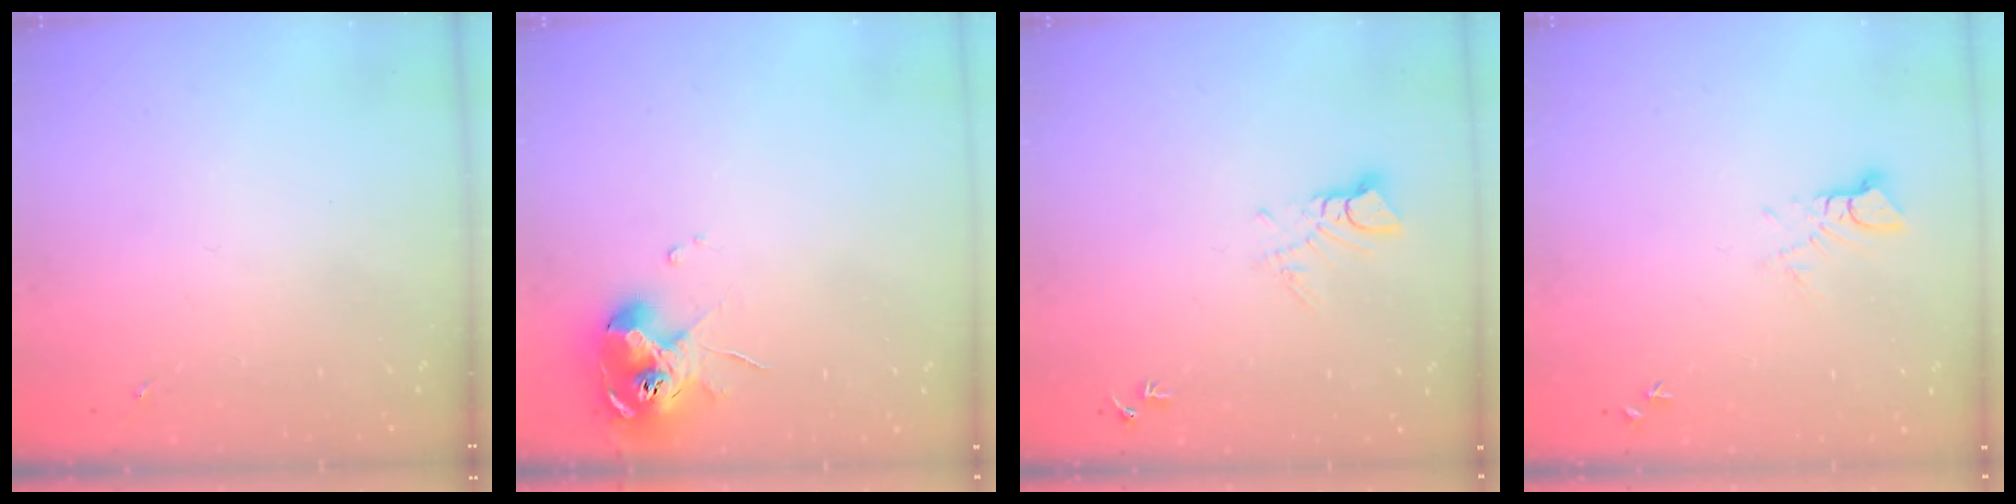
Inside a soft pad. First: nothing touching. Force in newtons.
{"total": 10.5, "press": 10.4, "slide": 1.3}
{"total": 7.2, "press": 7.2, "slide": 0.8}
{"total": 5.9, "press": 5.9, "slide": 0.6}